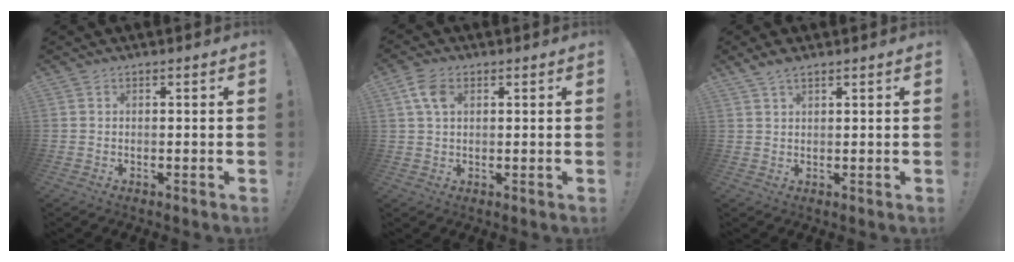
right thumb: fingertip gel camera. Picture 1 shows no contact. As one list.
[{"total": 6.1, "force": [2.1, 3.7, 4.4], "torque": [-0.087, 0.004, 0.041]}, {"total": 3.1, "force": [2.4, 0.8, 1.7], "torque": [-0.030, -0.008, 0.044]}]